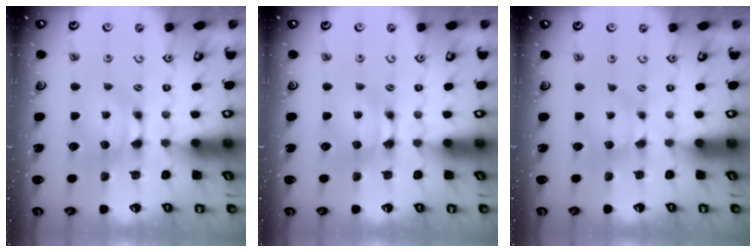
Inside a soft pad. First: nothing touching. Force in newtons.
{"total": 0.0}
{"total": 1.4, "press": 1.4, "slide": 0.3}